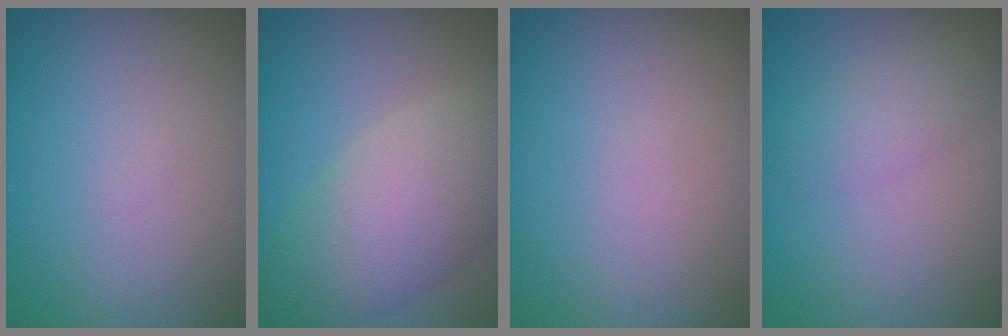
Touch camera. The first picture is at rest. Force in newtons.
{"total": 7.6, "press": 7.5, "slide": 0.6}
{"total": 0.0}
{"total": 2.4, "press": 2.4, "slide": 0.1}